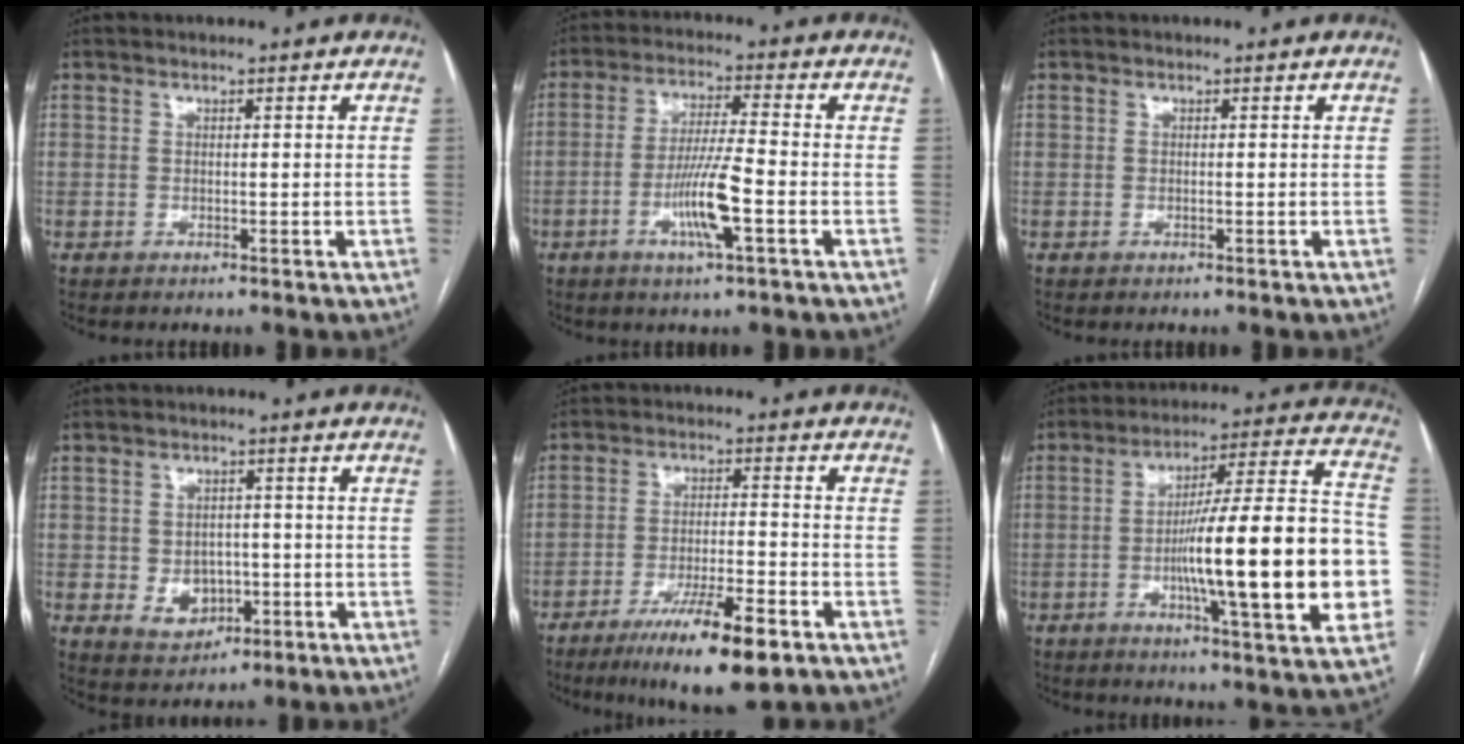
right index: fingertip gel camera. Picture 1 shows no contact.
{"total": 8.4, "force": [-2.9, 0.1, 7.9], "torque": [-0.151, -0.007, -0.056]}
{"total": 0.0}
{"total": 5.8, "force": [-1.2, 4.8, 3.1], "torque": [-0.042, 0.010, -0.007]}
{"total": 12.2, "force": [-7.4, 1.6, 9.6], "torque": [-0.161, -0.022, -0.118]}
{"total": 23.4, "force": [-4.3, 2.1, 22.9], "torque": [-0.294, 0.018, -0.063]}